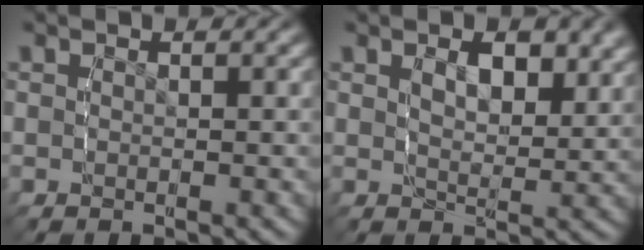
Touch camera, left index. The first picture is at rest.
{"total": 2.8, "force": [1.4, 1.4, 2.1], "torque": [-0.035, -0.012, 0.024]}